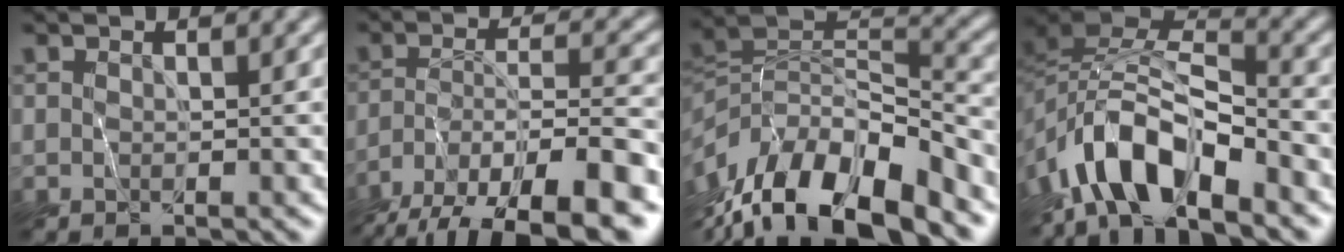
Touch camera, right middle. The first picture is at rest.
{"total": 10.1, "force": [-7.7, 2.5, 6.0], "torque": [-0.099, -0.001, -0.127]}
{"total": 12.9, "force": [-9.0, 4.5, 8.2], "torque": [-0.166, 0.007, -0.157]}
{"total": 8.2, "force": [-5.8, 2.6, 5.2], "torque": [-0.084, 0.010, -0.120]}